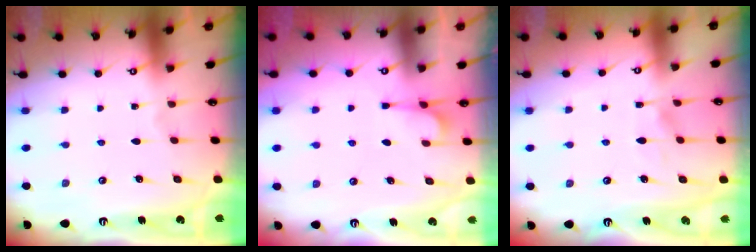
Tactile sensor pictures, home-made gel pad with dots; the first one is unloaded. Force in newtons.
{"total": 2.4, "press": 2.2, "slide": 1.0}
{"total": 6.1, "press": 6.1, "slide": 0.7}